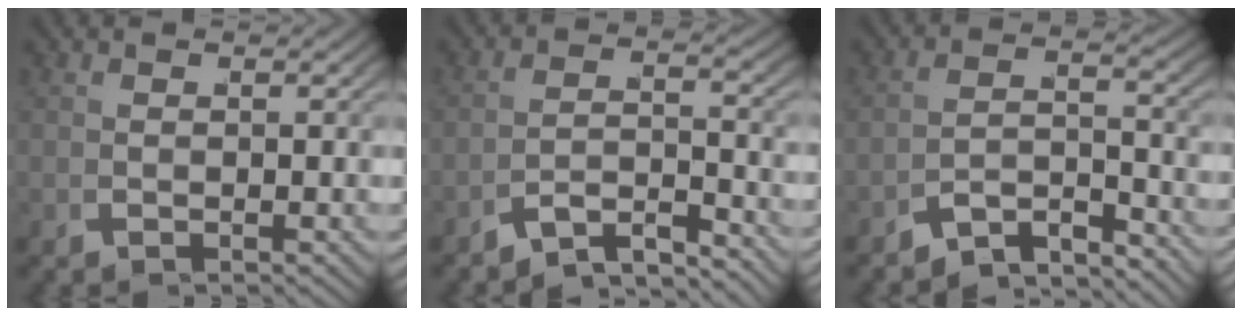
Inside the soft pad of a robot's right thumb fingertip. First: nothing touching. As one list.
[{"total": 5.1, "force": [-3.6, 2.1, 2.9], "torque": [-0.048, -0.015, -0.057]}, {"total": 5.9, "force": [-4.0, 2.6, 3.4], "torque": [-0.057, -0.020, -0.062]}]